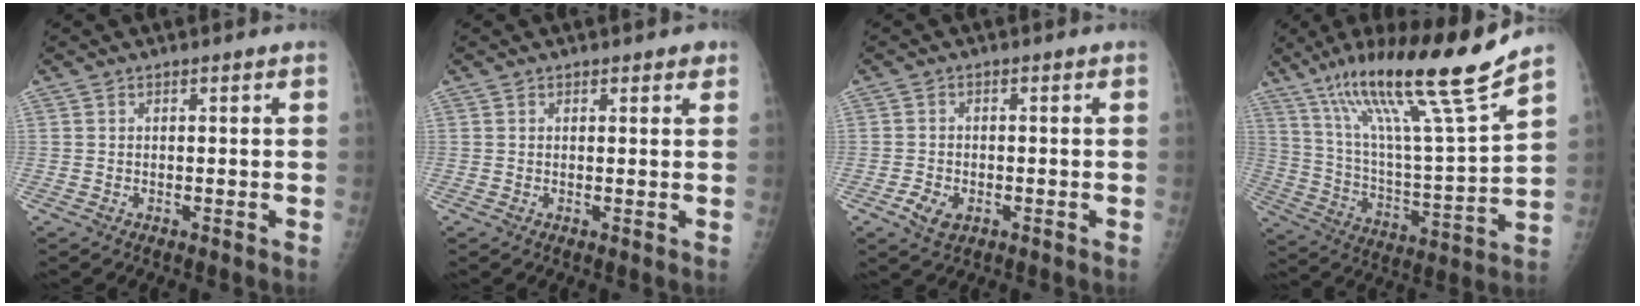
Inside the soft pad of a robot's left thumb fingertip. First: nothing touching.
{"total": 1.4, "force": [1.0, 0.7, 0.6], "torque": [0.007, -0.004, 0.007]}
{"total": 3.7, "force": [-1.6, 2.5, 2.3], "torque": [-0.040, 0.000, -0.025]}
{"total": 23.7, "force": [15.9, 1.4, 17.5], "torque": [-0.275, -0.059, 0.280]}